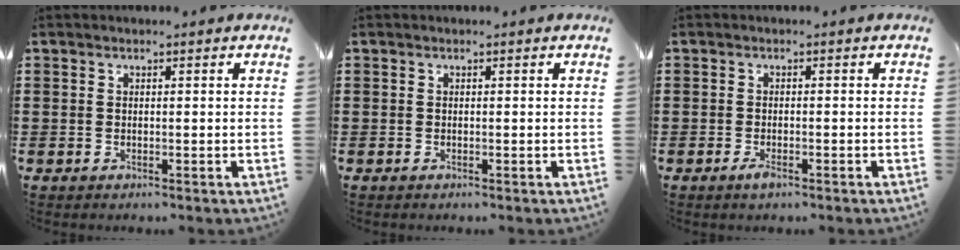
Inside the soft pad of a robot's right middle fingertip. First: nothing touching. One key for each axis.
{"total": 0.0}
{"total": 1.7, "fx": -0.9, "fy": 0.6, "fz": 1.3, "tx": -0.032, "ty": -0.005, "tz": -0.018}